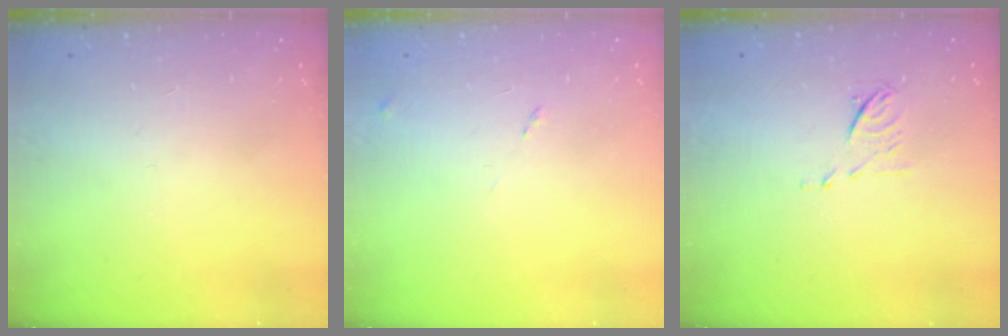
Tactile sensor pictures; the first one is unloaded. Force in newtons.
{"total": 7.6, "press": 7.5, "slide": 0.7}
{"total": 6.3, "press": 6.2, "slide": 1.0}